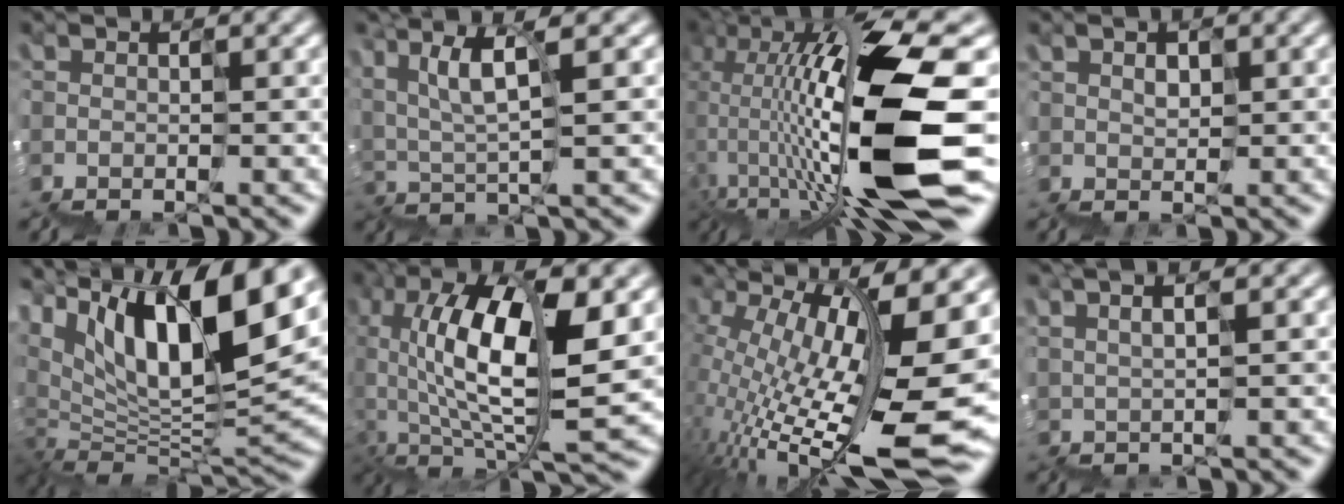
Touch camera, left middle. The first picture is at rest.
{"total": 3.9, "force": [2.2, 0.5, 3.1], "torque": [-0.048, 0.007, 0.043]}
{"total": 14.0, "force": [-0.4, 3.6, 13.5], "torque": [-0.244, 0.028, 0.010]}
{"total": 1.6, "force": [1.4, 0.8, 0.2], "torque": [0.004, 0.011, 0.029]}
{"total": 13.5, "force": [7.8, 5.2, 9.7], "torque": [-0.164, 0.022, 0.149]}
{"total": 12.5, "force": [4.7, 4.8, 10.5], "torque": [-0.206, 0.023, 0.093]}
{"total": 14.7, "force": [1.3, 4.2, 14.0], "torque": [-0.252, -0.001, 0.043]}
{"total": 2.2, "force": [1.9, 0.3, 1.1], "torque": [0.013, 0.011, 0.041]}